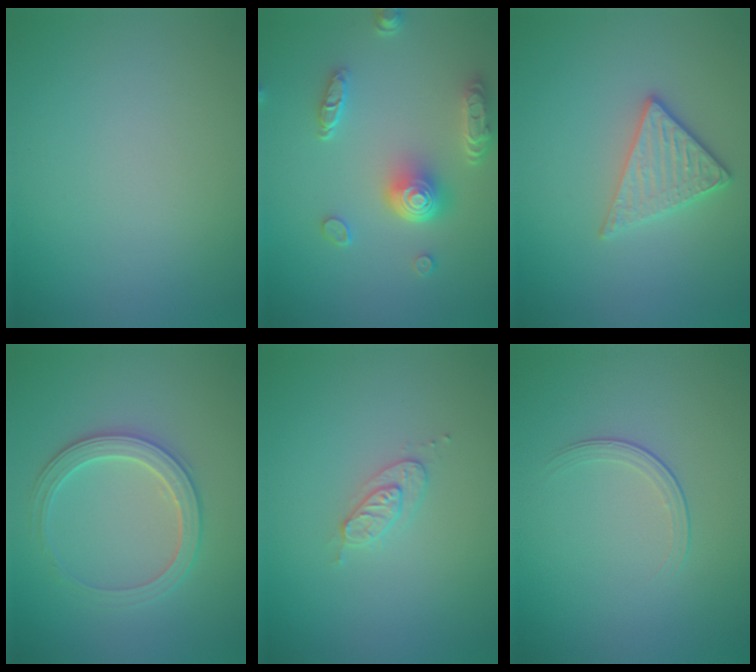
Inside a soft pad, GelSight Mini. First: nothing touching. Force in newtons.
{"total": 4.9, "press": 4.0, "slide": 3.0}
{"total": 2.9, "press": 2.6, "slide": 1.3}
{"total": 2.8, "press": 2.8, "slide": 0.3}
{"total": 1.7, "press": 1.6, "slide": 0.2}
{"total": 1.5, "press": 0.7, "slide": 1.4}